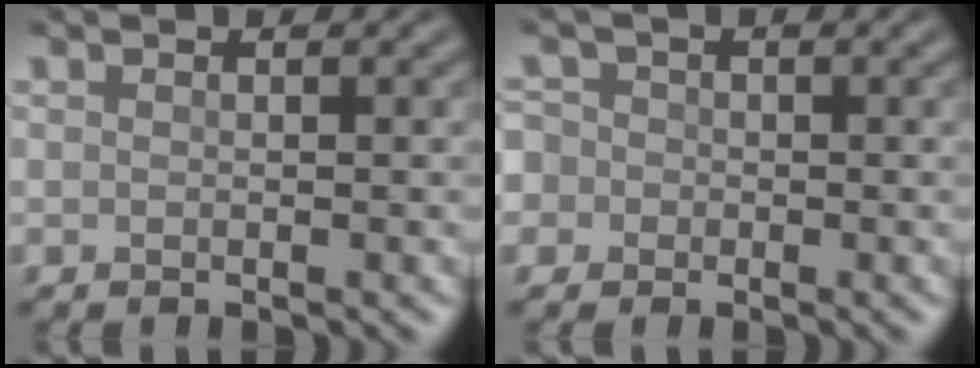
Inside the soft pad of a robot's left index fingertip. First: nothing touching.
{"total": 4.2, "force": [-0.7, 3.9, 1.4], "torque": [-0.022, 0.022, -0.048]}